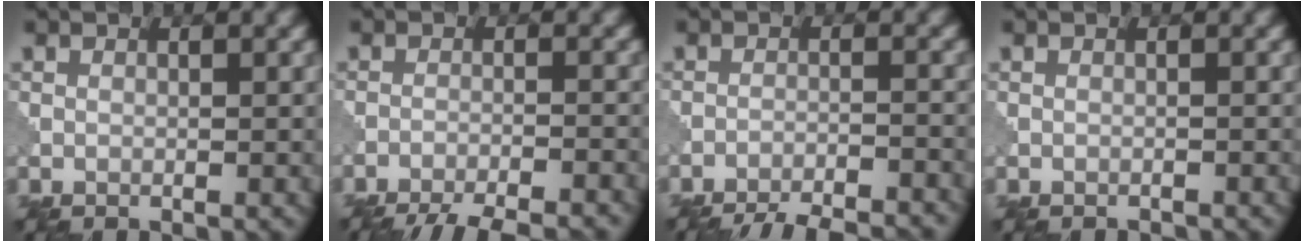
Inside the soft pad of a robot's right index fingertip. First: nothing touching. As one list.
[{"total": 8.3, "force": [-7.6, 1.4, 2.9], "torque": [-0.039, -0.007, -0.110]}, {"total": 10.1, "force": [-9.5, 1.9, 2.6], "torque": [-0.029, -0.001, -0.131]}, {"total": 1.2, "force": [-1.1, 0.1, 0.2], "torque": [0.002, -0.002, -0.020]}]